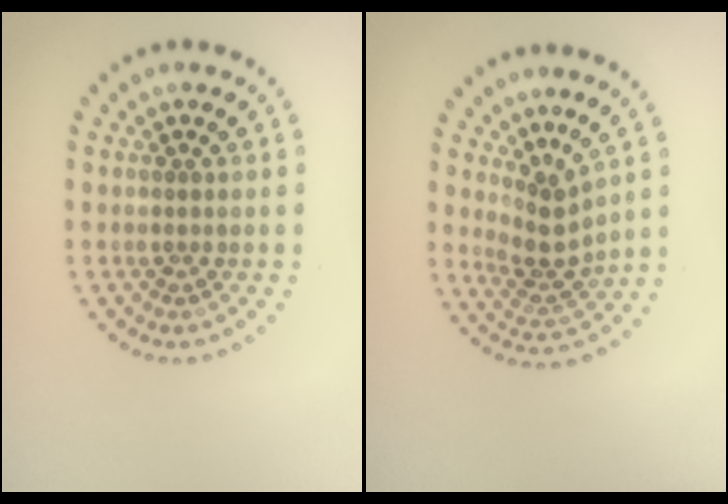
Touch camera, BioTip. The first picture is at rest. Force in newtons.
{"total": 2.8, "press": 1.9, "slide": 2.0}